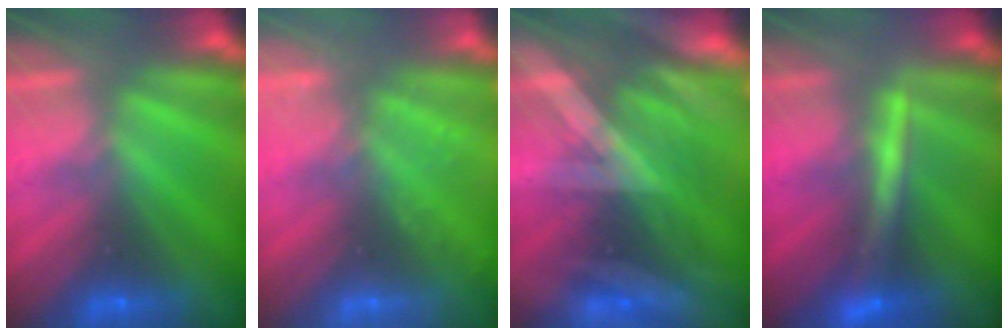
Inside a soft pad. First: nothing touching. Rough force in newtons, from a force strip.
{"total": 2.2}
{"total": 2.9}
{"total": 2.4}